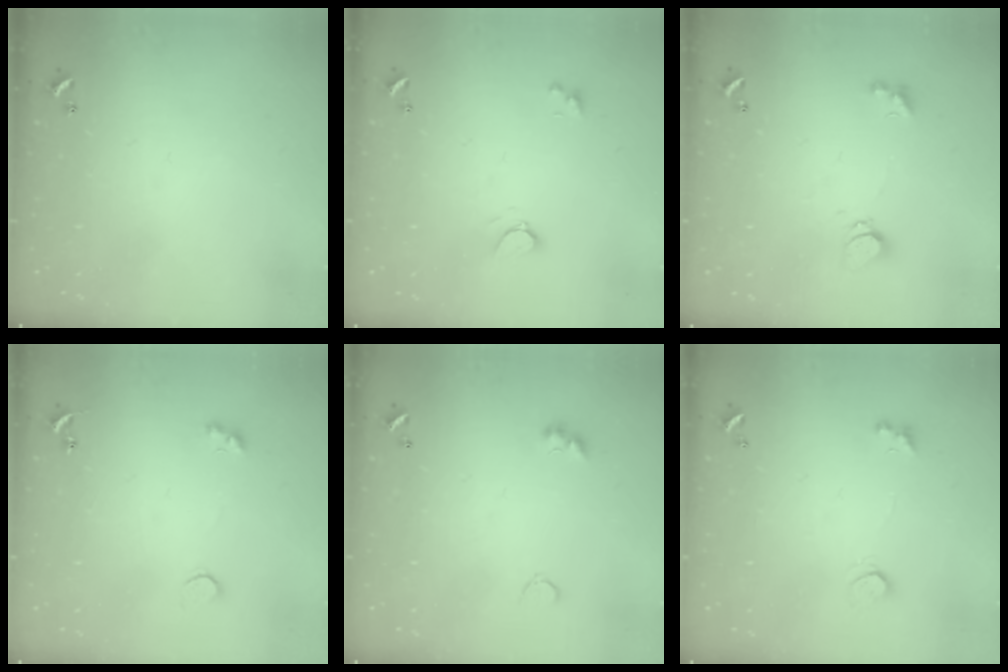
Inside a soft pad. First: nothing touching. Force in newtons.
{"total": 1.6, "press": 1.4, "slide": 0.6}
{"total": 1.3, "press": 1.2, "slide": 0.4}
{"total": 2.1, "press": 1.8, "slide": 1.0}
{"total": 3.8, "press": 3.8, "slide": 0.5}
{"total": 2.5, "press": 2.2, "slide": 1.2}